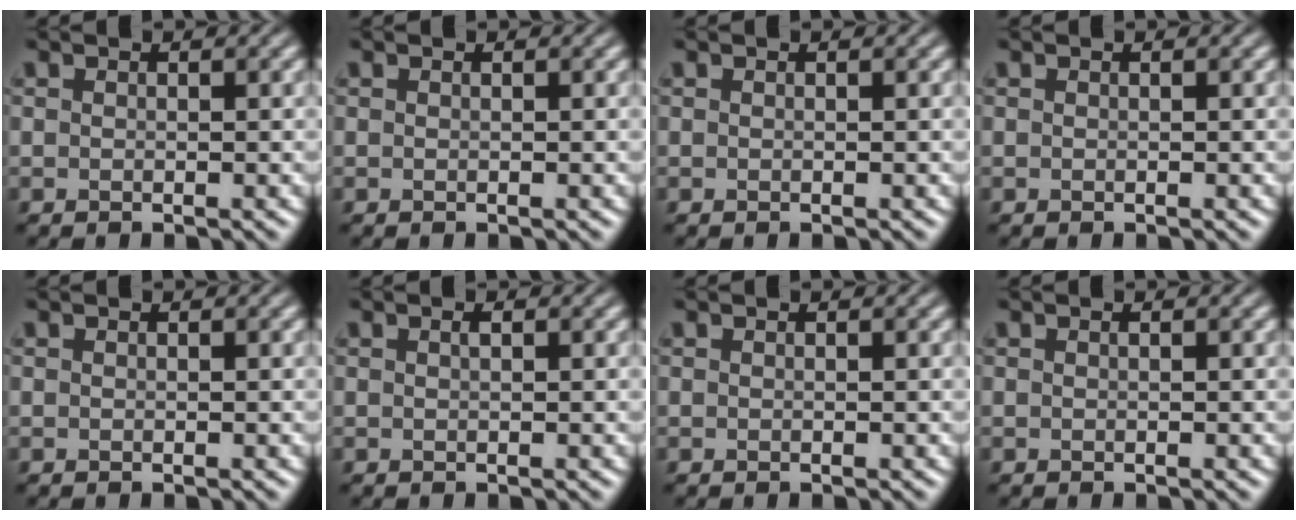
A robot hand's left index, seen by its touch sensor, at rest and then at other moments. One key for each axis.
{"total": 0.0}
{"total": 0.0}
{"total": 0.0}
{"total": 0.0}
{"total": 0.5, "fx": 0.2, "fy": 0.1, "fz": 0.4, "tx": -0.009, "ty": 0.004, "tz": 0.003}
{"total": 0.0}
{"total": 0.0}